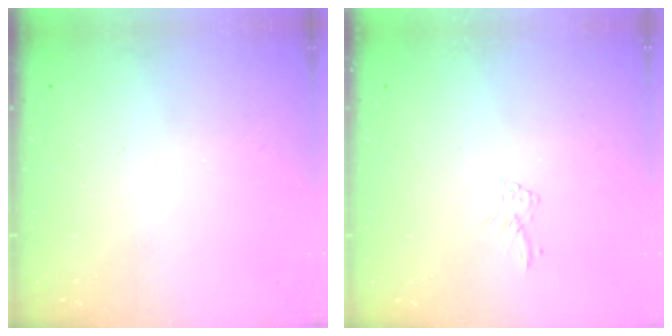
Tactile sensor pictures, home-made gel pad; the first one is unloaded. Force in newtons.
{"total": 4.2, "press": 4.2, "slide": 0.2}